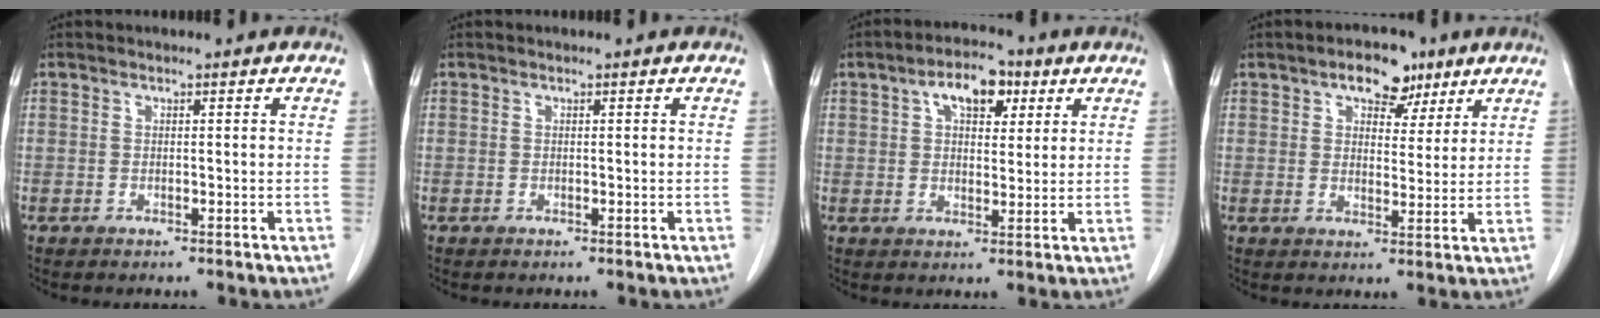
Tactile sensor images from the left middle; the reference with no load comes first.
{"total": 0.0}
{"total": 7.0, "force": [3.2, 3.5, 5.2], "torque": [-0.081, 0.019, 0.049]}
{"total": 6.5, "force": [4.0, 3.6, 3.7], "torque": [-0.047, 0.014, 0.059]}